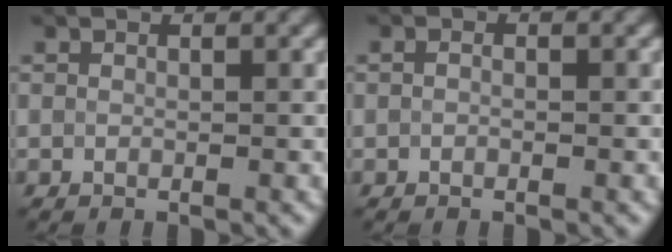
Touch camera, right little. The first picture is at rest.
{"total": 0.6, "force": [-0.1, 0.4, 0.5], "torque": [-0.010, 0.000, -0.004]}